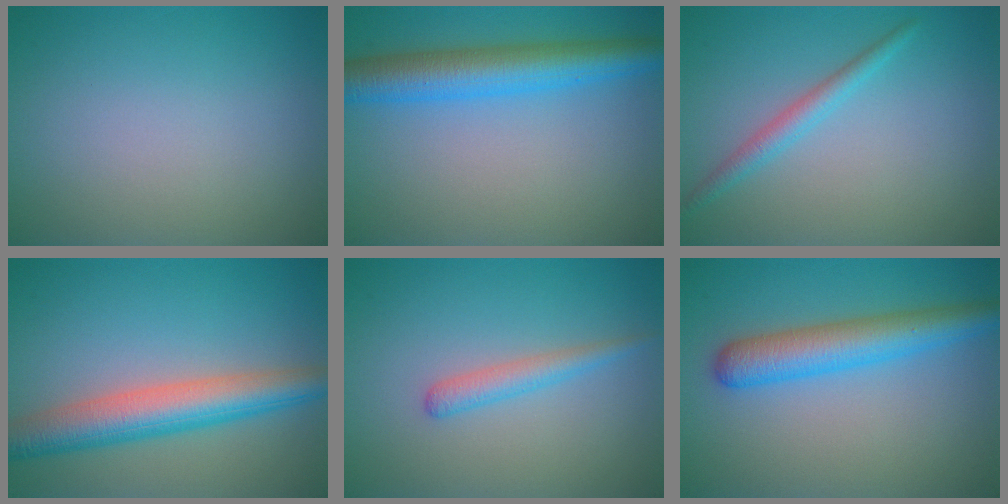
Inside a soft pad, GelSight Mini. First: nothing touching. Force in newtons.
{"total": 6.2, "press": 6.2, "slide": 0.2}
{"total": 2.0, "press": 1.9, "slide": 0.1}
{"total": 6.4, "press": 6.4, "slide": 0.2}
{"total": 1.9, "press": 1.9, "slide": 0.0}
{"total": 5.1, "press": 5.1, "slide": 0.1}